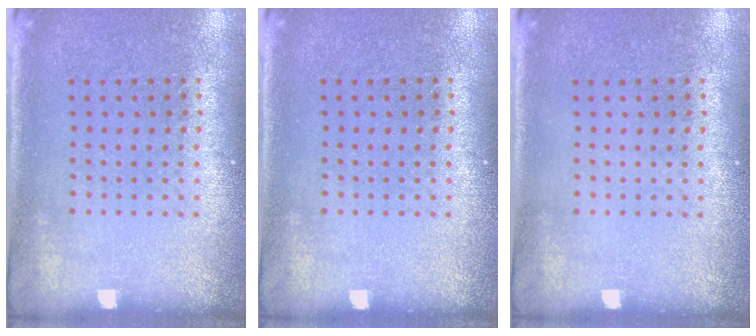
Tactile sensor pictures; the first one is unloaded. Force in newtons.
{"total": 0.0}
{"total": 0.0}